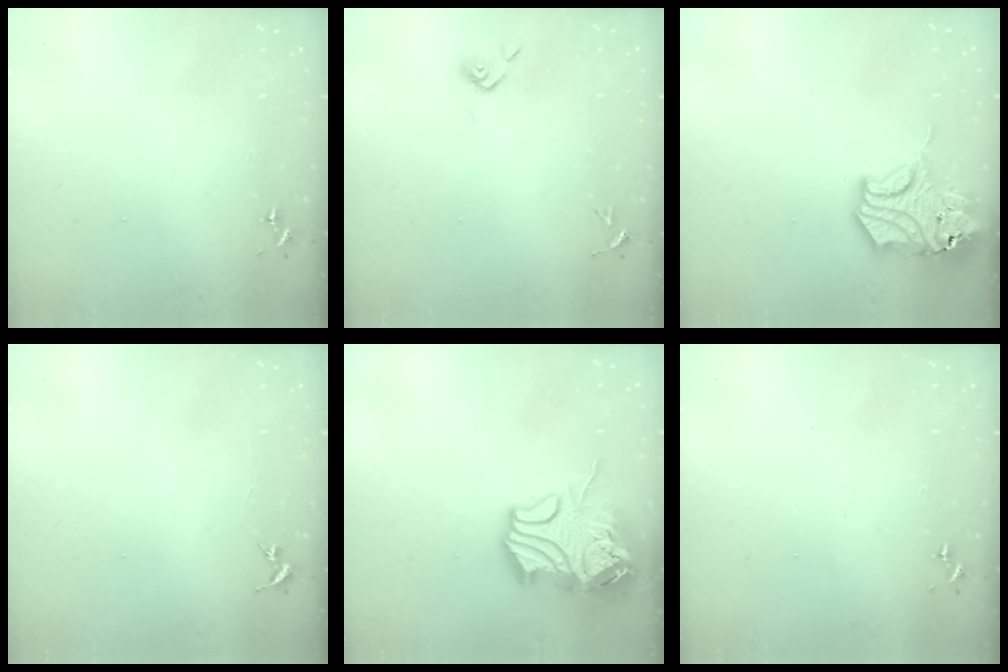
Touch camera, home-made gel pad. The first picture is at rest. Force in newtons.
{"total": 4.3, "press": 4.1, "slide": 1.3}
{"total": 15.4, "press": 15.3, "slide": 2.2}
{"total": 0.0}
{"total": 17.6, "press": 17.4, "slide": 2.5}
{"total": 0.0}